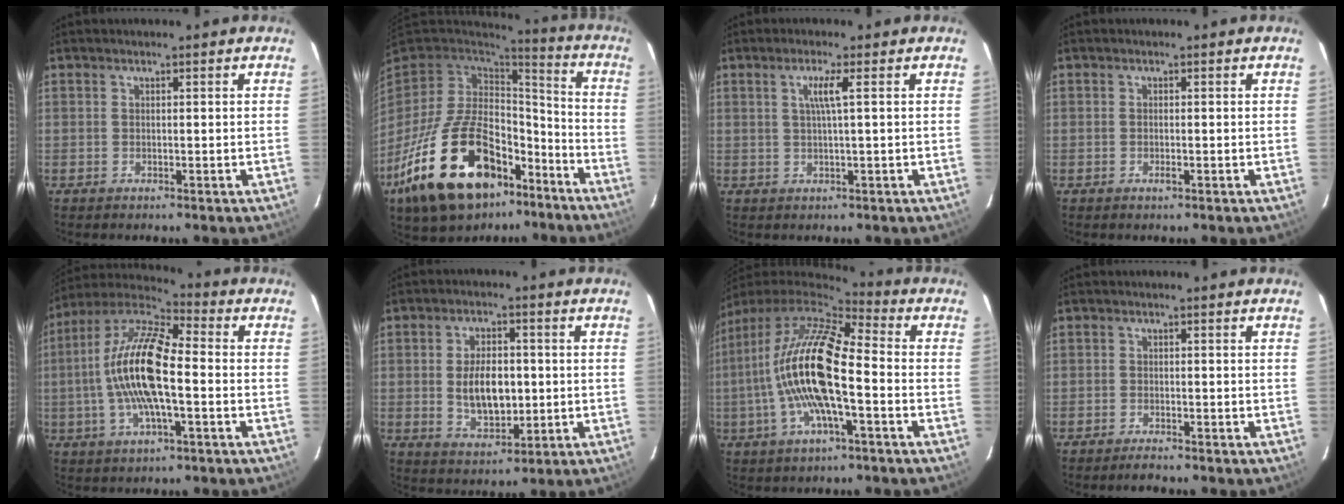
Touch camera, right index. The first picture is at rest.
{"total": 28.3, "force": [-15.5, 14.8, 18.4], "torque": [-0.364, -0.014, -0.240]}
{"total": 2.9, "force": [0.8, -0.6, 2.8], "torque": [-0.051, -0.002, 0.014]}
{"total": 1.0, "force": [-0.4, 0.4, 0.8], "torque": [-0.015, 0.003, -0.007]}
{"total": 16.4, "force": [-1.7, 5.1, 15.5], "torque": [-0.298, 0.009, -0.044]}
{"total": 9.4, "force": [-0.2, 5.1, 7.9], "torque": [-0.147, 0.003, 0.006]}
{"total": 17.4, "force": [-2.7, 4.4, 16.6], "torque": [-0.303, -0.004, -0.058]}
{"total": 1.9, "force": [-1.8, 0.1, 0.7], "torque": [-0.021, -0.005, -0.034]}